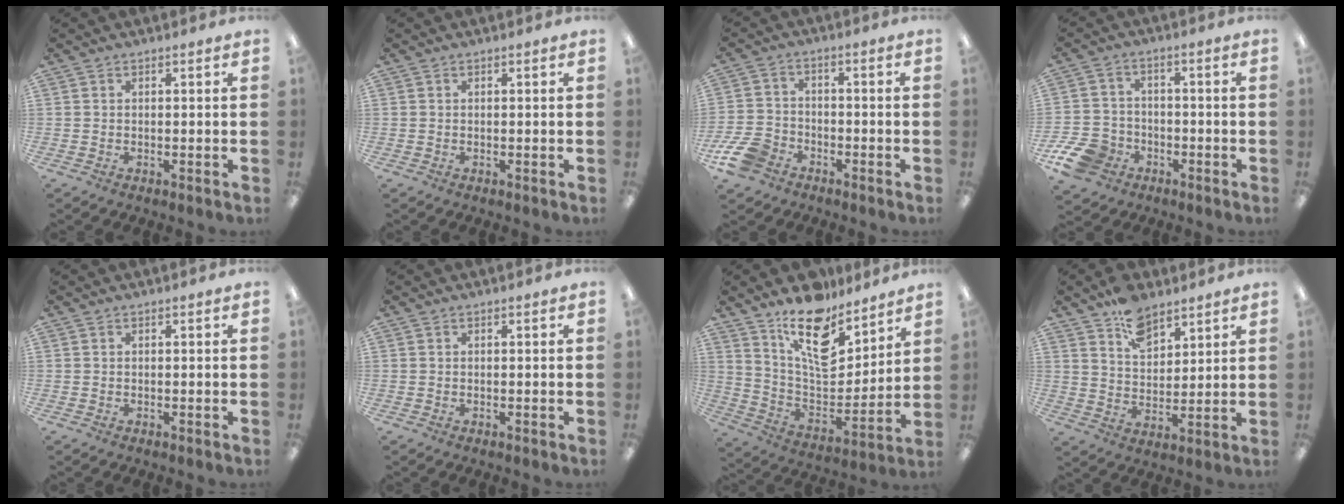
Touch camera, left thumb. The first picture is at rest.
{"total": 0.0}
{"total": 9.0, "force": [-5.7, 5.6, 4.0], "torque": [-0.087, 0.032, -0.105]}
{"total": 10.1, "force": [-5.5, 7.4, 4.2], "torque": [-0.098, 0.039, -0.100]}
{"total": 0.0}
{"total": 0.0}
{"total": 16.7, "force": [11.8, 7.6, 9.0], "torque": [-0.146, -0.083, 0.210]}
{"total": 9.6, "force": [6.9, 5.3, 4.1], "torque": [-0.062, -0.035, 0.124]}